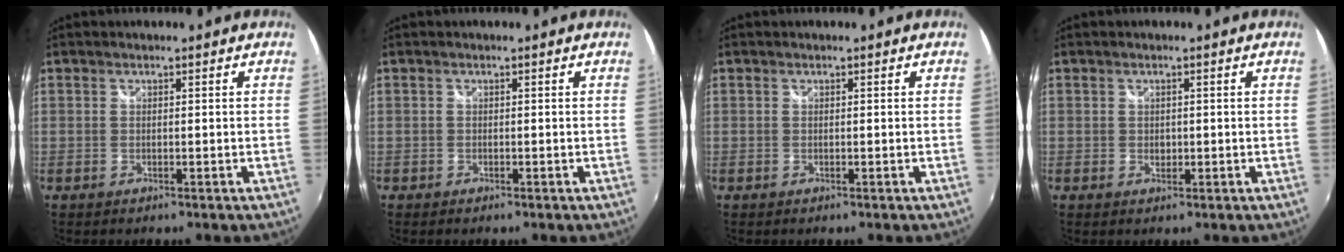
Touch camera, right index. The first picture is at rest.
{"total": 0.8, "force": [-0.4, 0.7, -0.1], "torque": [-0.001, 0.001, -0.007]}
{"total": 0.0}
{"total": 1.1, "force": [0.0, 1.0, 0.4], "torque": [-0.004, -0.001, 0.000]}